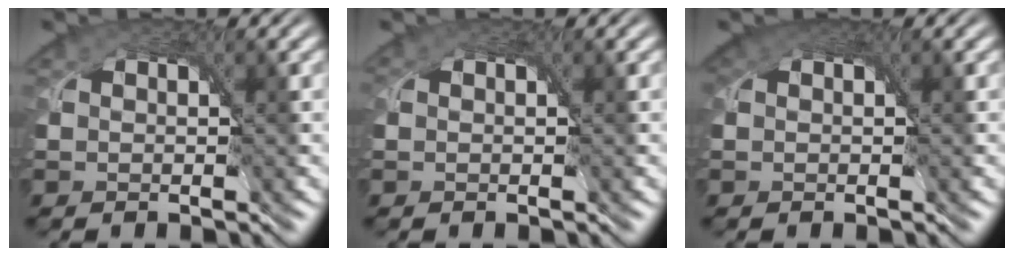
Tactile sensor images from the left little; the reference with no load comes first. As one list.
[{"total": 0.5, "force": [0.2, 0.4, 0.3], "torque": [-0.007, 0.001, 0.002]}, {"total": 2.3, "force": [1.2, 1.5, 1.3], "torque": [-0.025, 0.005, 0.013]}]